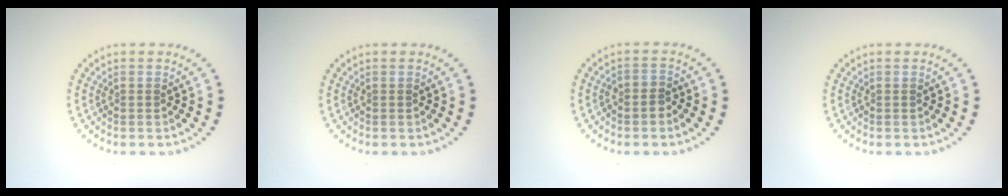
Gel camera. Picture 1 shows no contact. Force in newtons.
{"total": 0.0}
{"total": 1.1, "press": 0.9, "slide": 0.7}
{"total": 0.0}